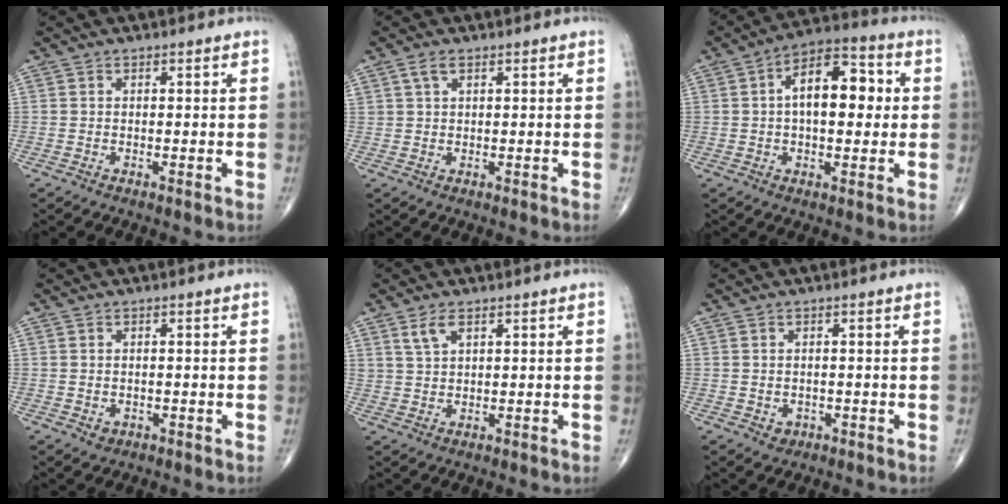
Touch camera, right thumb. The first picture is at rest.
{"total": 2.1, "force": [1.1, 1.0, 1.4], "torque": [-0.032, 0.006, 0.026]}
{"total": 13.2, "force": [1.7, 7.0, 11.1], "torque": [-0.149, 0.026, 0.017]}
{"total": 1.5, "force": [-0.4, 1.2, 0.7], "torque": [-0.004, 0.001, 0.000]}
{"total": 3.1, "force": [1.9, 1.4, 2.1], "torque": [-0.044, -0.003, 0.043]}
{"total": 1.8, "force": [-0.5, 1.5, 0.8], "torque": [-0.002, 0.002, -0.002]}